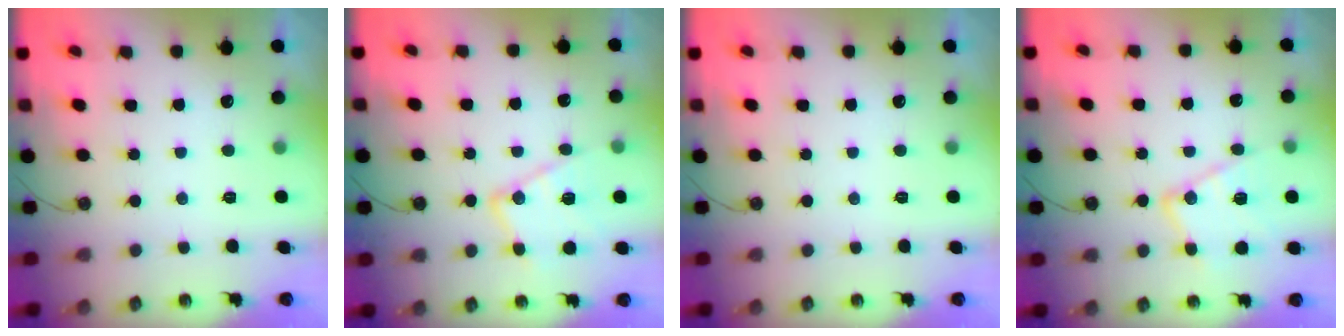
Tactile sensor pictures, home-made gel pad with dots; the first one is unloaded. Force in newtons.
{"total": 14.7, "press": 14.6, "slide": 1.3}
{"total": 0.0}
{"total": 14.7, "press": 14.6, "slide": 1.3}